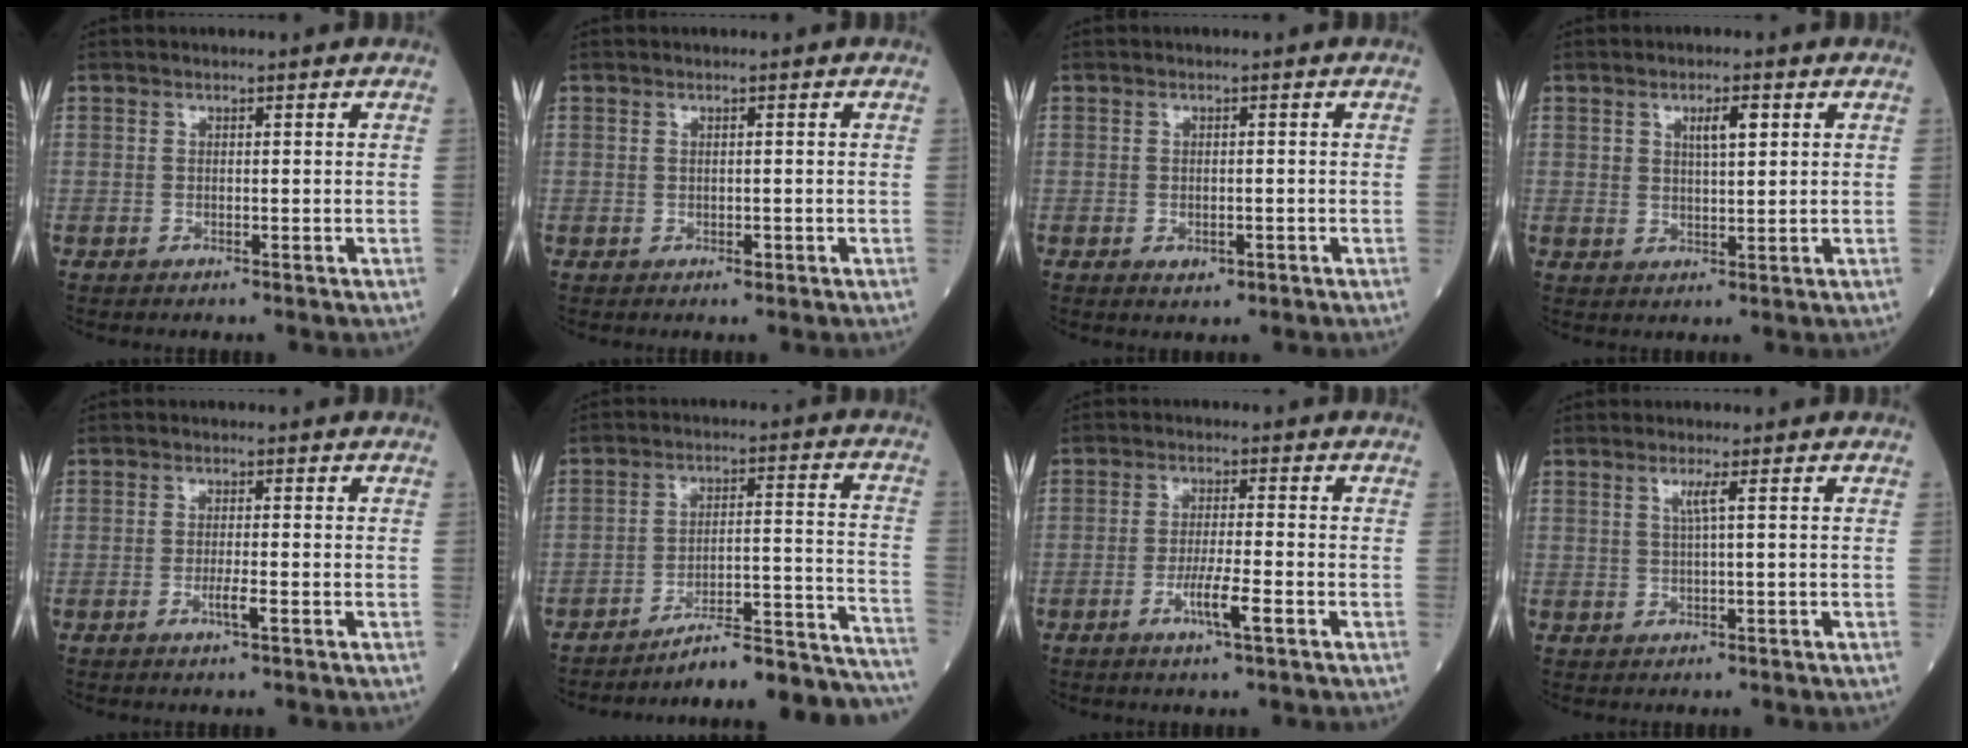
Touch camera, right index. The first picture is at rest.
{"total": 1.0, "force": [-0.2, 0.5, 0.8], "torque": [-0.012, -0.001, -0.001]}
{"total": 1.7, "force": [-0.7, 1.1, 1.1], "torque": [-0.014, 0.001, -0.004]}
{"total": 3.8, "force": [1.6, 1.1, 3.2], "torque": [-0.054, 0.001, 0.028]}
{"total": 2.0, "force": [-0.9, -0.1, 1.7], "torque": [-0.030, -0.002, -0.018]}
{"total": 19.9, "force": [-19.3, -0.4, 4.9], "torque": [-0.020, 0.029, -0.262]}
{"total": 4.8, "force": [-2.2, 0.0, 4.3], "torque": [-0.075, -0.006, -0.043]}
{"total": 1.8, "force": [0.6, -0.5, 1.6], "torque": [-0.036, -0.002, 0.013]}